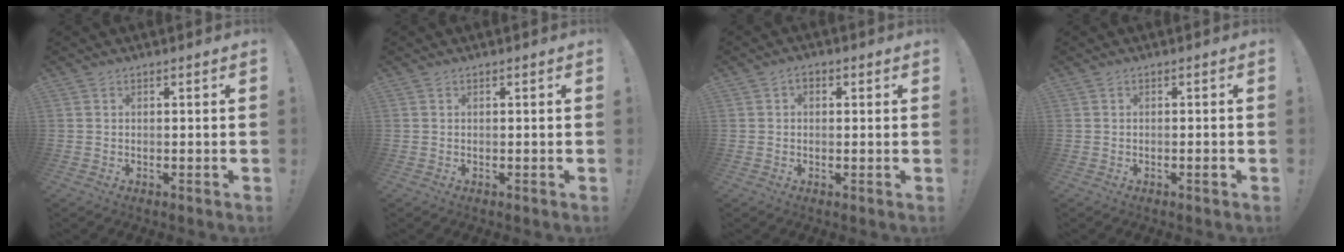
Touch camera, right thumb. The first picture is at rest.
{"total": 0.0}
{"total": 2.0, "force": [0.1, 1.5, 1.3], "torque": [-0.019, 0.006, -0.001]}
{"total": 1.3, "force": [-0.5, 0.1, 1.2], "torque": [-0.010, -0.002, -0.009]}